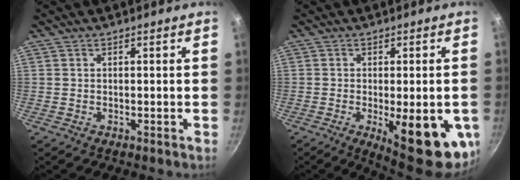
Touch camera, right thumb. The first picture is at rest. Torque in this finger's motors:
{"motor_torque": [2.31, 2.15, 1.00, -0.98, 0.45]}